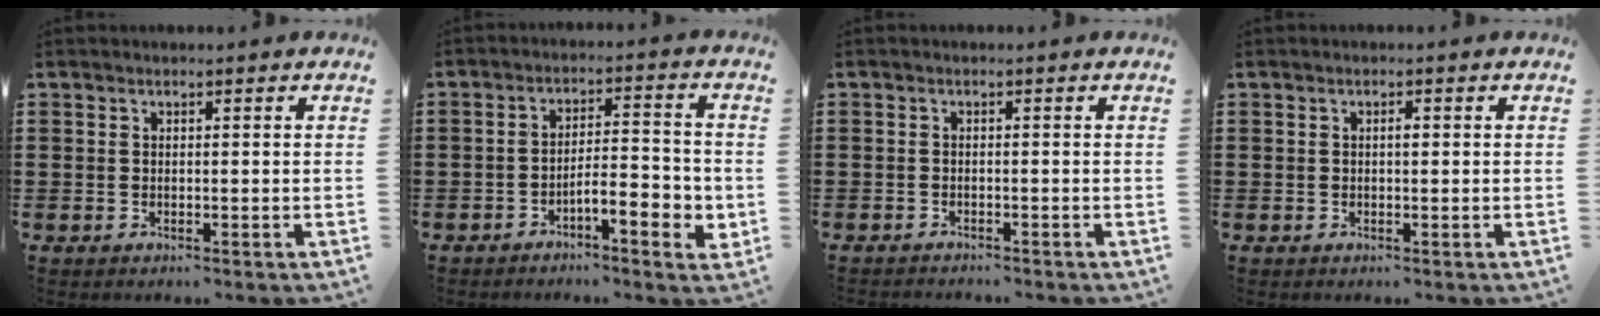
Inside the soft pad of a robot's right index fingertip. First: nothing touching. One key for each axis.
{"total": 5.7, "fx": -2.9, "fy": 1.7, "fz": 4.7, "tx": -0.070, "ty": 0.003, "tz": -0.052}
{"total": 0.9, "fx": -0.9, "fy": 0.0, "fz": 0.0, "tx": -0.003, "ty": 0.000, "tz": -0.019}
{"total": 1.0, "fx": 0.1, "fy": 0.3, "fz": 0.9, "tx": -0.018, "ty": -0.001, "tz": 0.001}